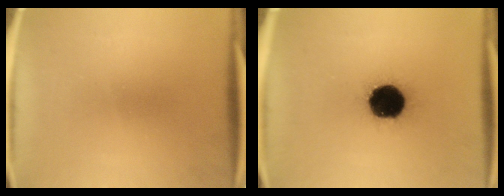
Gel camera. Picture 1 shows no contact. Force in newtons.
{"total": 19.7}